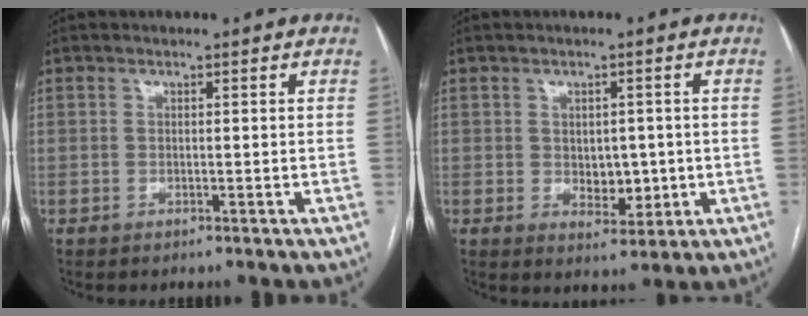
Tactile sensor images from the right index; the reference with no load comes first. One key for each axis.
{"total": 4.4, "fx": -0.1, "fy": 2.9, "fz": 3.3, "tx": -0.041, "ty": 0.000, "tz": 0.011}